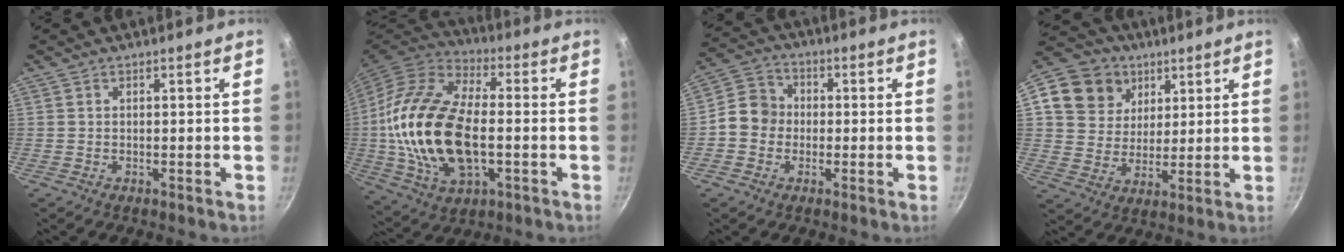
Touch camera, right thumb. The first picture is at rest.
{"total": 23.4, "force": [-1.7, 12.9, 19.4], "torque": [-0.381, 0.023, -0.033]}
{"total": 7.4, "force": [-0.9, 6.6, 3.3], "torque": [-0.026, 0.017, -0.037]}
{"total": 13.8, "force": [6.1, 11.3, 5.1], "torque": [-0.068, -0.009, 0.102]}